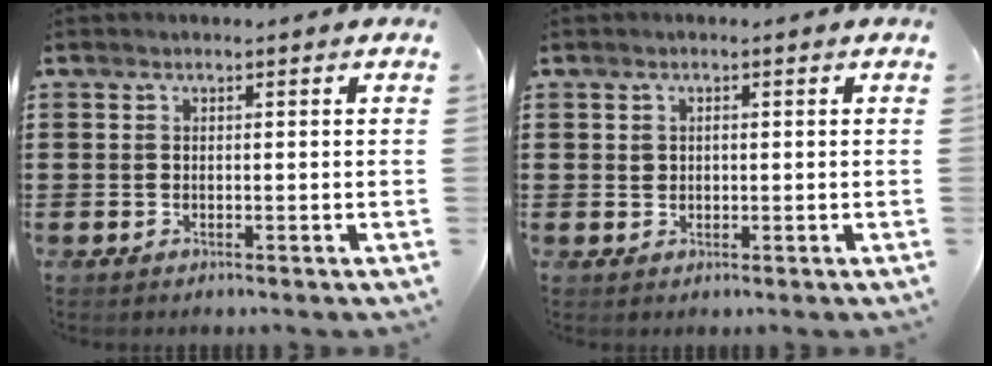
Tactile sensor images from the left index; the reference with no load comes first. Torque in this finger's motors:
{"motor_torque": [1.03, 1.11, -0.01, -0.01]}